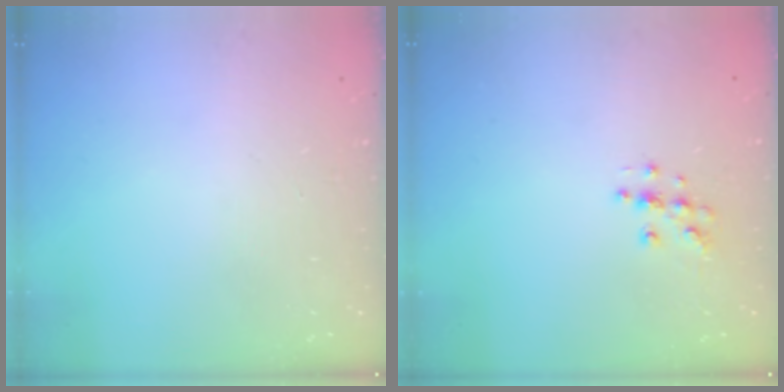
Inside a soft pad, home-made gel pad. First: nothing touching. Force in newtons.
{"total": 5.0, "press": 4.7, "slide": 1.6}